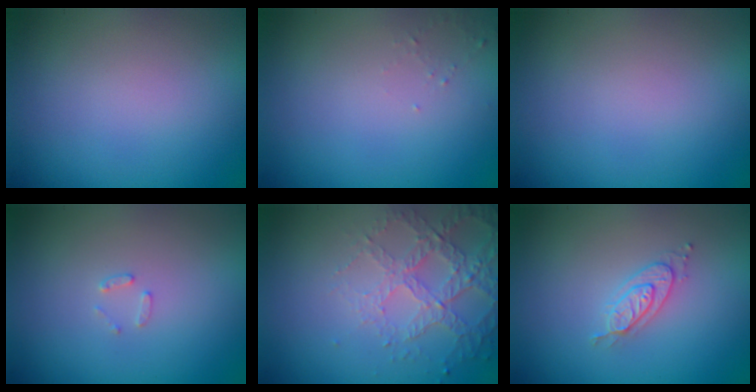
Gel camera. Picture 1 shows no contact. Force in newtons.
{"total": 0.7, "press": 0.6, "slide": 0.2}
{"total": 0.0}
{"total": 0.9, "press": 0.9, "slide": 0.2}
{"total": 4.2, "press": 3.1, "slide": 2.9}
{"total": 2.2, "press": 2.2, "slide": 0.3}